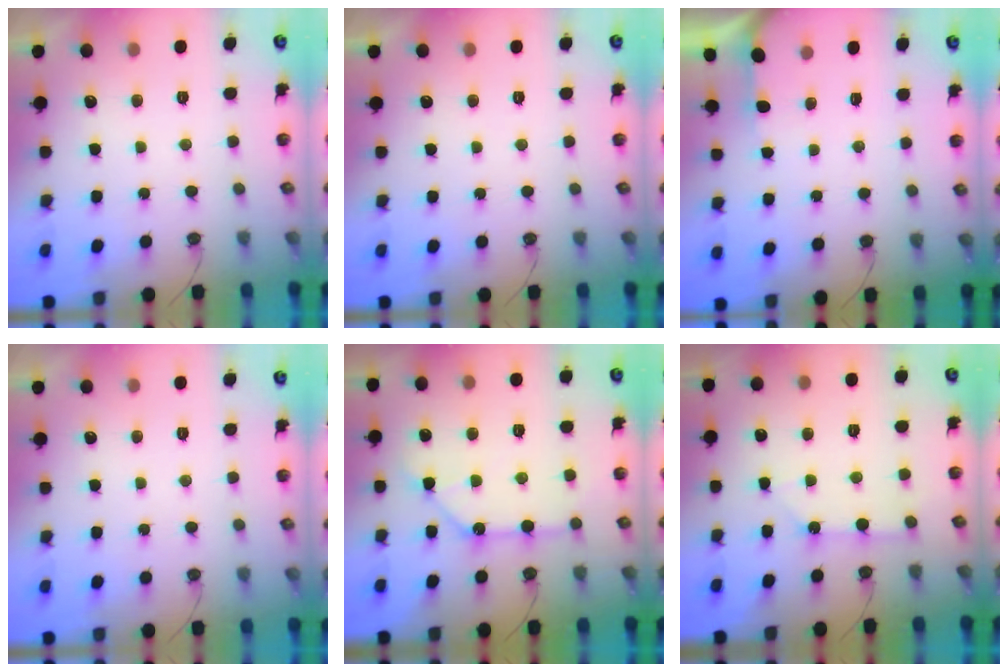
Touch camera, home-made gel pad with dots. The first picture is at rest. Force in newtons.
{"total": 0.0}
{"total": 2.4, "press": 2.4, "slide": 0.3}
{"total": 0.0}
{"total": 10.8, "press": 10.7, "slide": 1.3}
{"total": 2.6, "press": 2.6, "slide": 0.3}